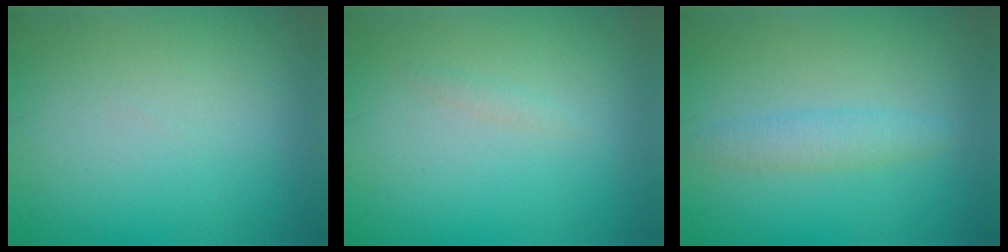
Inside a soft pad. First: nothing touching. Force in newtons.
{"total": 0.5, "press": 0.5, "slide": 0.0}
{"total": 1.9, "press": 1.9, "slide": 0.0}